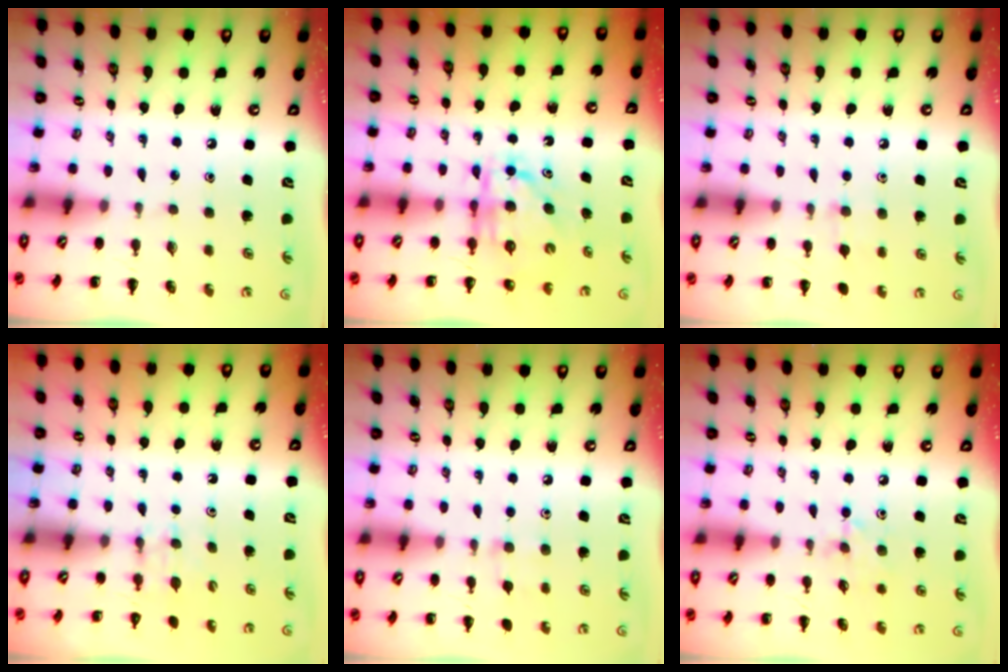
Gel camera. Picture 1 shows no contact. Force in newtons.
{"total": 6.4, "press": 6.3, "slide": 0.8}
{"total": 7.2, "press": 6.8, "slide": 2.3}
{"total": 3.5, "press": 3.3, "slide": 1.2}
{"total": 7.1, "press": 6.7, "slide": 2.4}
{"total": 7.5, "press": 7.2, "slide": 2.0}